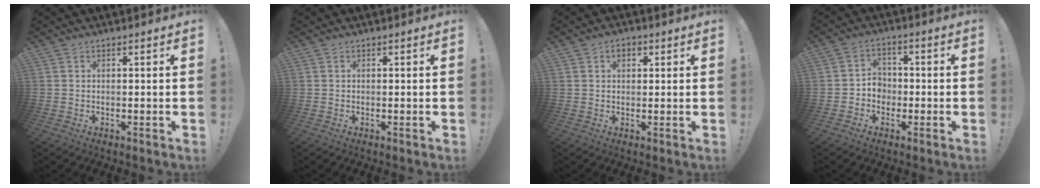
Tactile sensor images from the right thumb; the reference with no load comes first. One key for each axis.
{"total": 0.0}
{"total": 3.2, "fx": 1.2, "fy": 2.3, "fz": 1.9, "tx": -0.023, "ty": 0.001, "tz": 0.019}
{"total": 5.0, "fx": -1.5, "fy": 4.4, "fz": 1.9, "tx": -0.030, "ty": 0.012, "tz": -0.026}